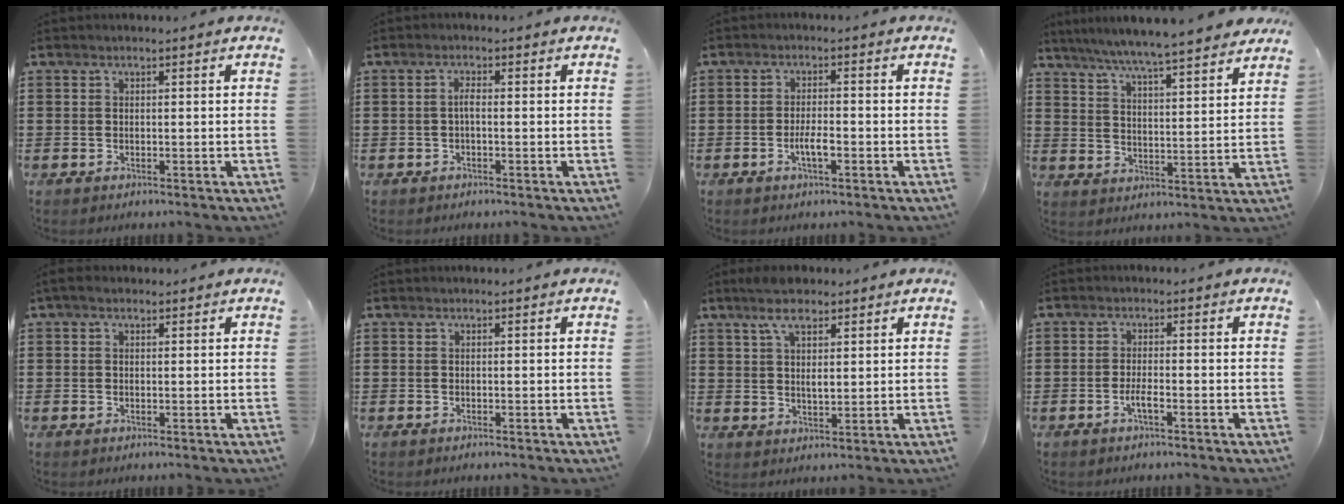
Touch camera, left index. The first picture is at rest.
{"total": 1.7, "force": [-0.4, 0.6, 1.5], "torque": [-0.031, 0.004, -0.008]}
{"total": 3.3, "force": [-1.2, 0.9, 2.9], "torque": [-0.058, 0.001, -0.022]}
{"total": 5.8, "force": [5.5, -0.6, 1.8], "torque": [-0.059, -0.036, 0.093]}
{"total": 1.3, "force": [0.5, 0.7, 0.9], "torque": [-0.018, 0.005, 0.010]}
{"total": 0.0}
{"total": 6.4, "force": [3.6, 2.9, 4.4], "torque": [-0.083, 0.001, 0.058]}
{"total": 2.2, "force": [-1.0, 0.3, 1.9], "torque": [-0.041, -0.002, -0.021]}